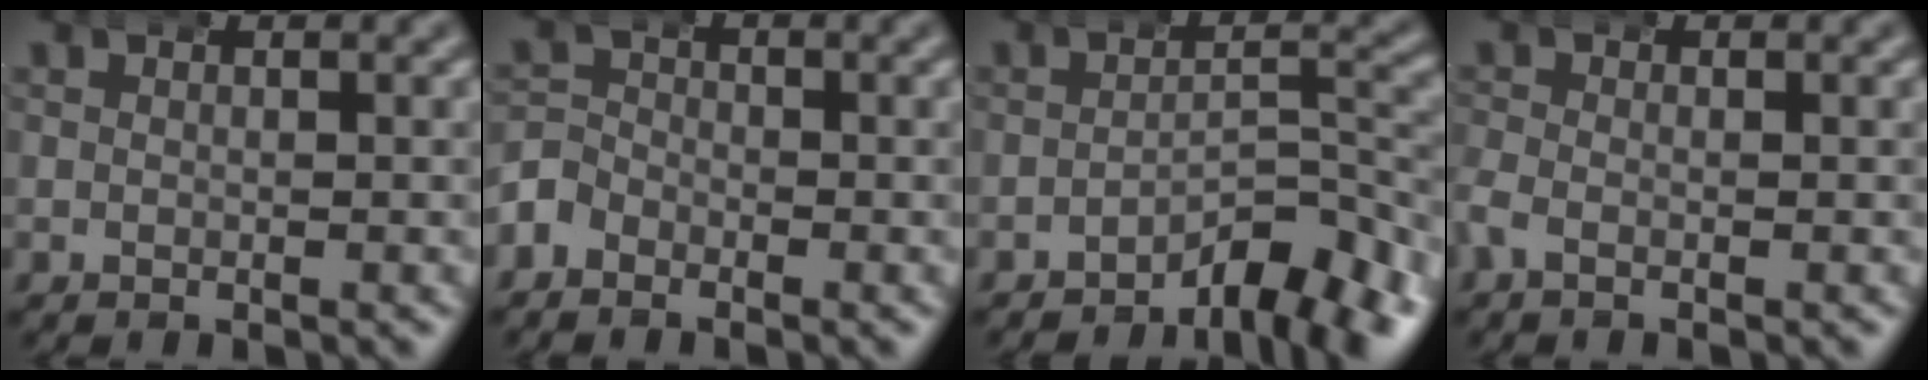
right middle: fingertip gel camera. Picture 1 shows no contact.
{"total": 2.8, "force": [-1.5, 2.3, 0.8], "torque": [-0.023, -0.005, -0.031]}
{"total": 5.3, "force": [-3.7, 1.5, 3.5], "torque": [-0.041, 0.004, -0.057]}
{"total": 1.7, "force": [-1.0, 0.9, 1.0], "torque": [-0.034, -0.007, -0.018]}